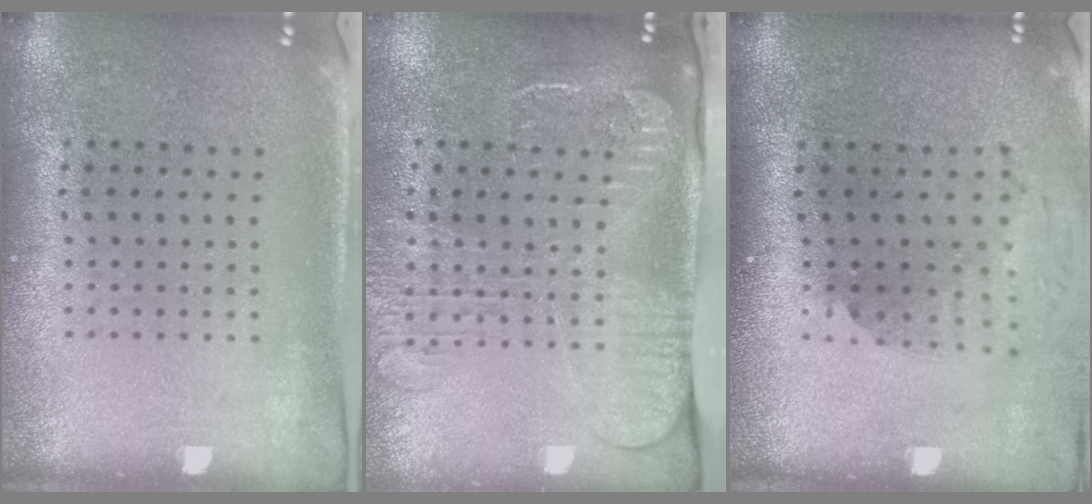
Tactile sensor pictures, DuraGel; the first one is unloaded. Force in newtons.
{"total": 2.7, "press": 2.0, "slide": 1.7}
{"total": 1.9, "press": 1.4, "slide": 1.3}